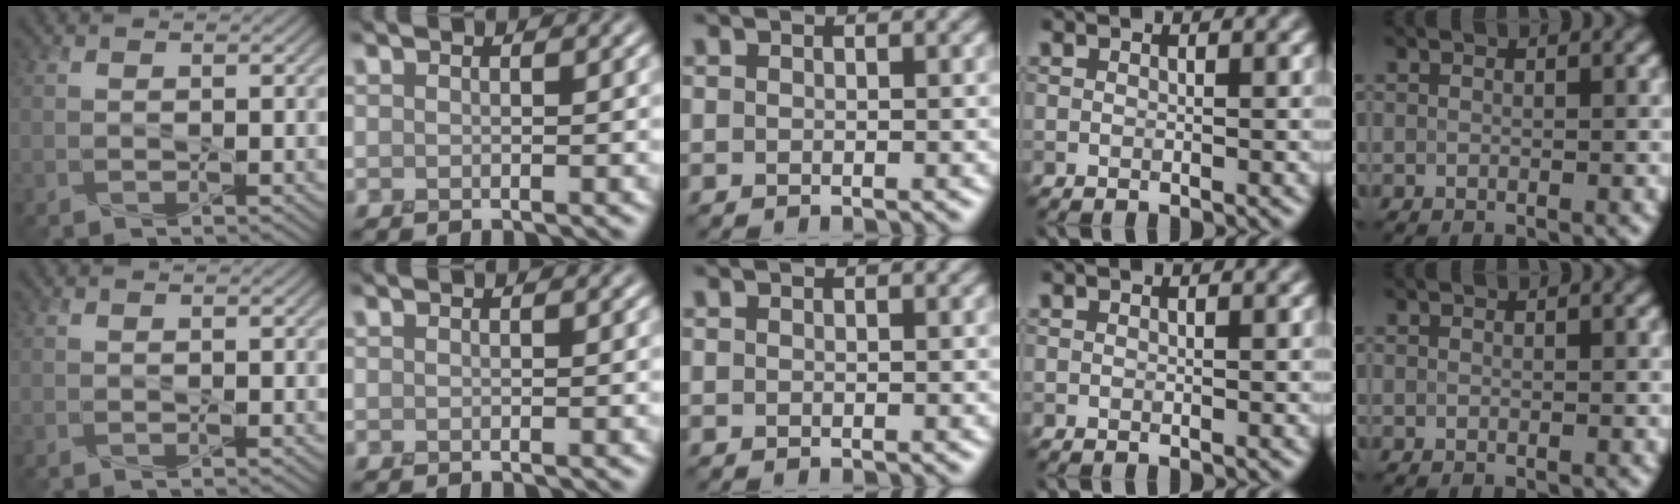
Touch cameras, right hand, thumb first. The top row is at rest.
{}